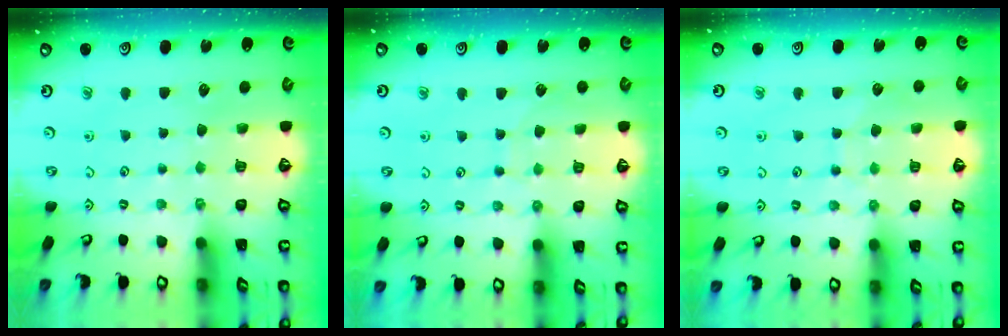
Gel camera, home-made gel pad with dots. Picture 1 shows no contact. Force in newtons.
{"total": 6.5, "press": 6.5, "slide": 0.5}
{"total": 6.7, "press": 6.6, "slide": 0.6}